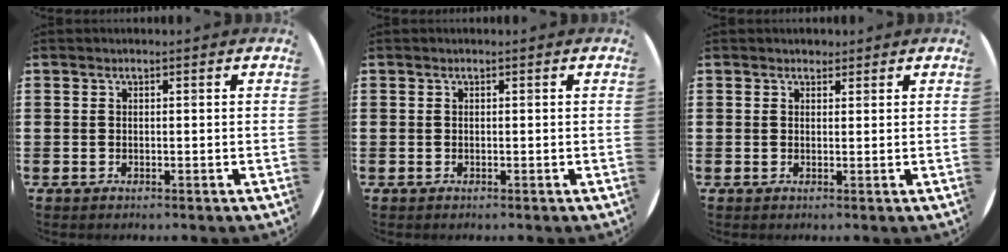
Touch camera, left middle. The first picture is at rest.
{"total": 0.0}
{"total": 1.0, "force": [0.9, 0.4, -0.1], "torque": [0.009, -0.001, 0.016]}